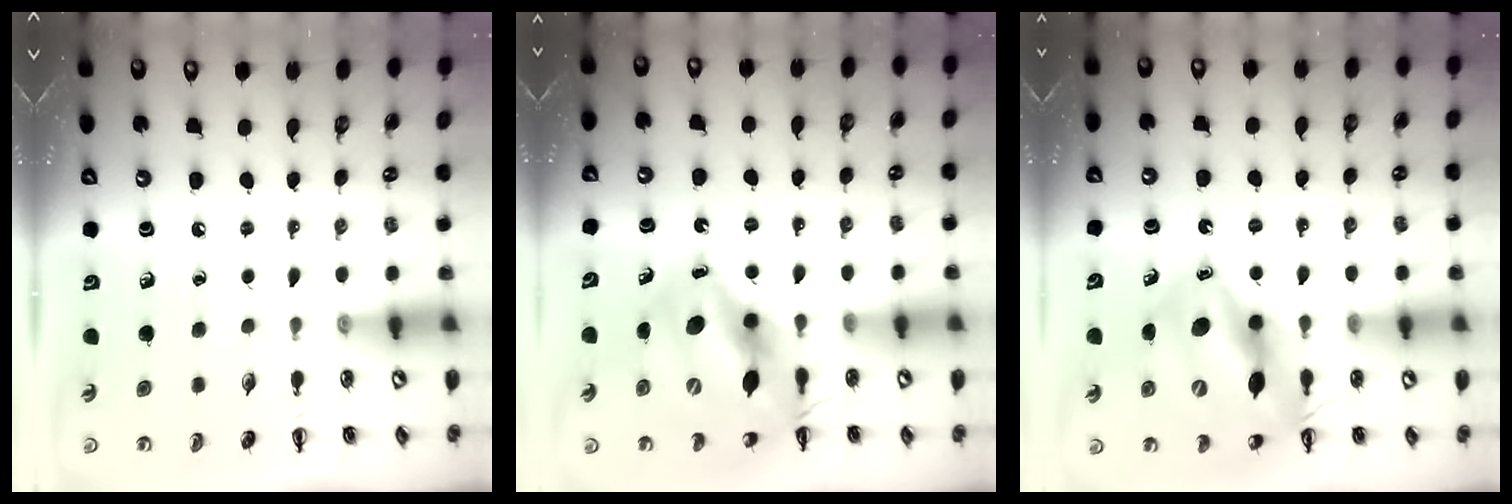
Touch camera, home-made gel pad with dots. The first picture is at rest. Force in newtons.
{"total": 14.0, "press": 13.5, "slide": 3.5}
{"total": 15.1, "press": 14.4, "slide": 4.5}